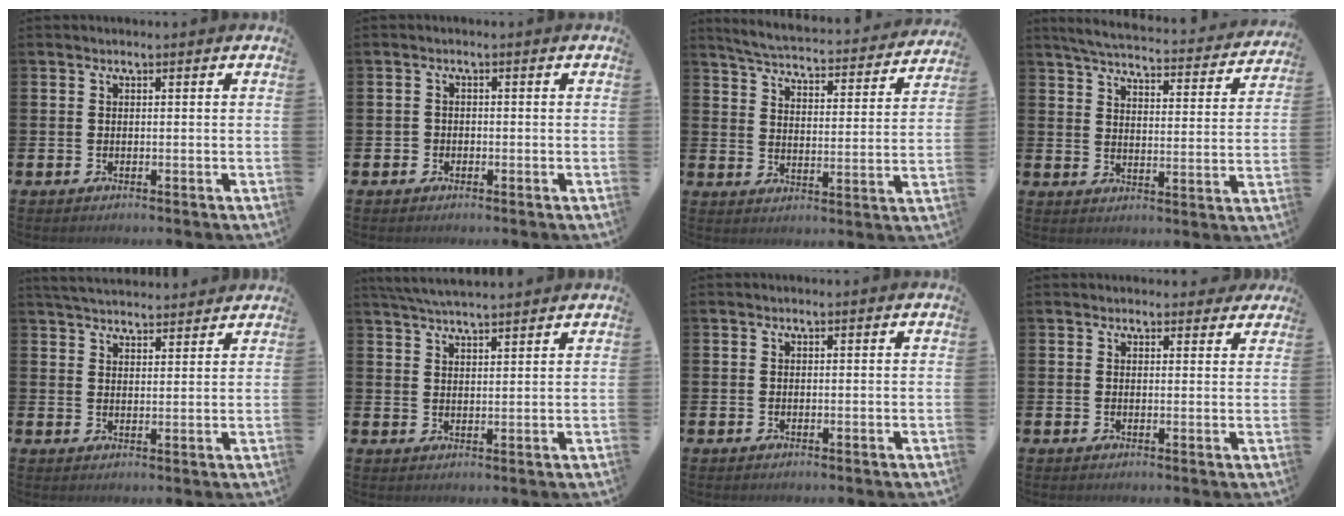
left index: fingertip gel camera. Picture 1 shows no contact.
{"total": 1.1, "force": [-0.6, 1.0, 0.1], "torque": [0.001, 0.003, -0.016]}
{"total": 4.9, "force": [4.8, 0.3, 1.1], "torque": [-0.042, -0.041, 0.077]}
{"total": 5.0, "force": [4.8, 0.5, 1.3], "torque": [-0.047, -0.038, 0.078]}
{"total": 4.4, "force": [4.4, 0.5, 0.3], "torque": [-0.012, -0.024, 0.079]}
{"total": 4.7, "force": [4.6, 0.2, 1.2], "torque": [-0.030, -0.014, 0.083]}
{"total": 0.0}
{"total": 1.9, "force": [1.7, 0.7, 0.1], "torque": [0.017, -0.009, 0.027]}